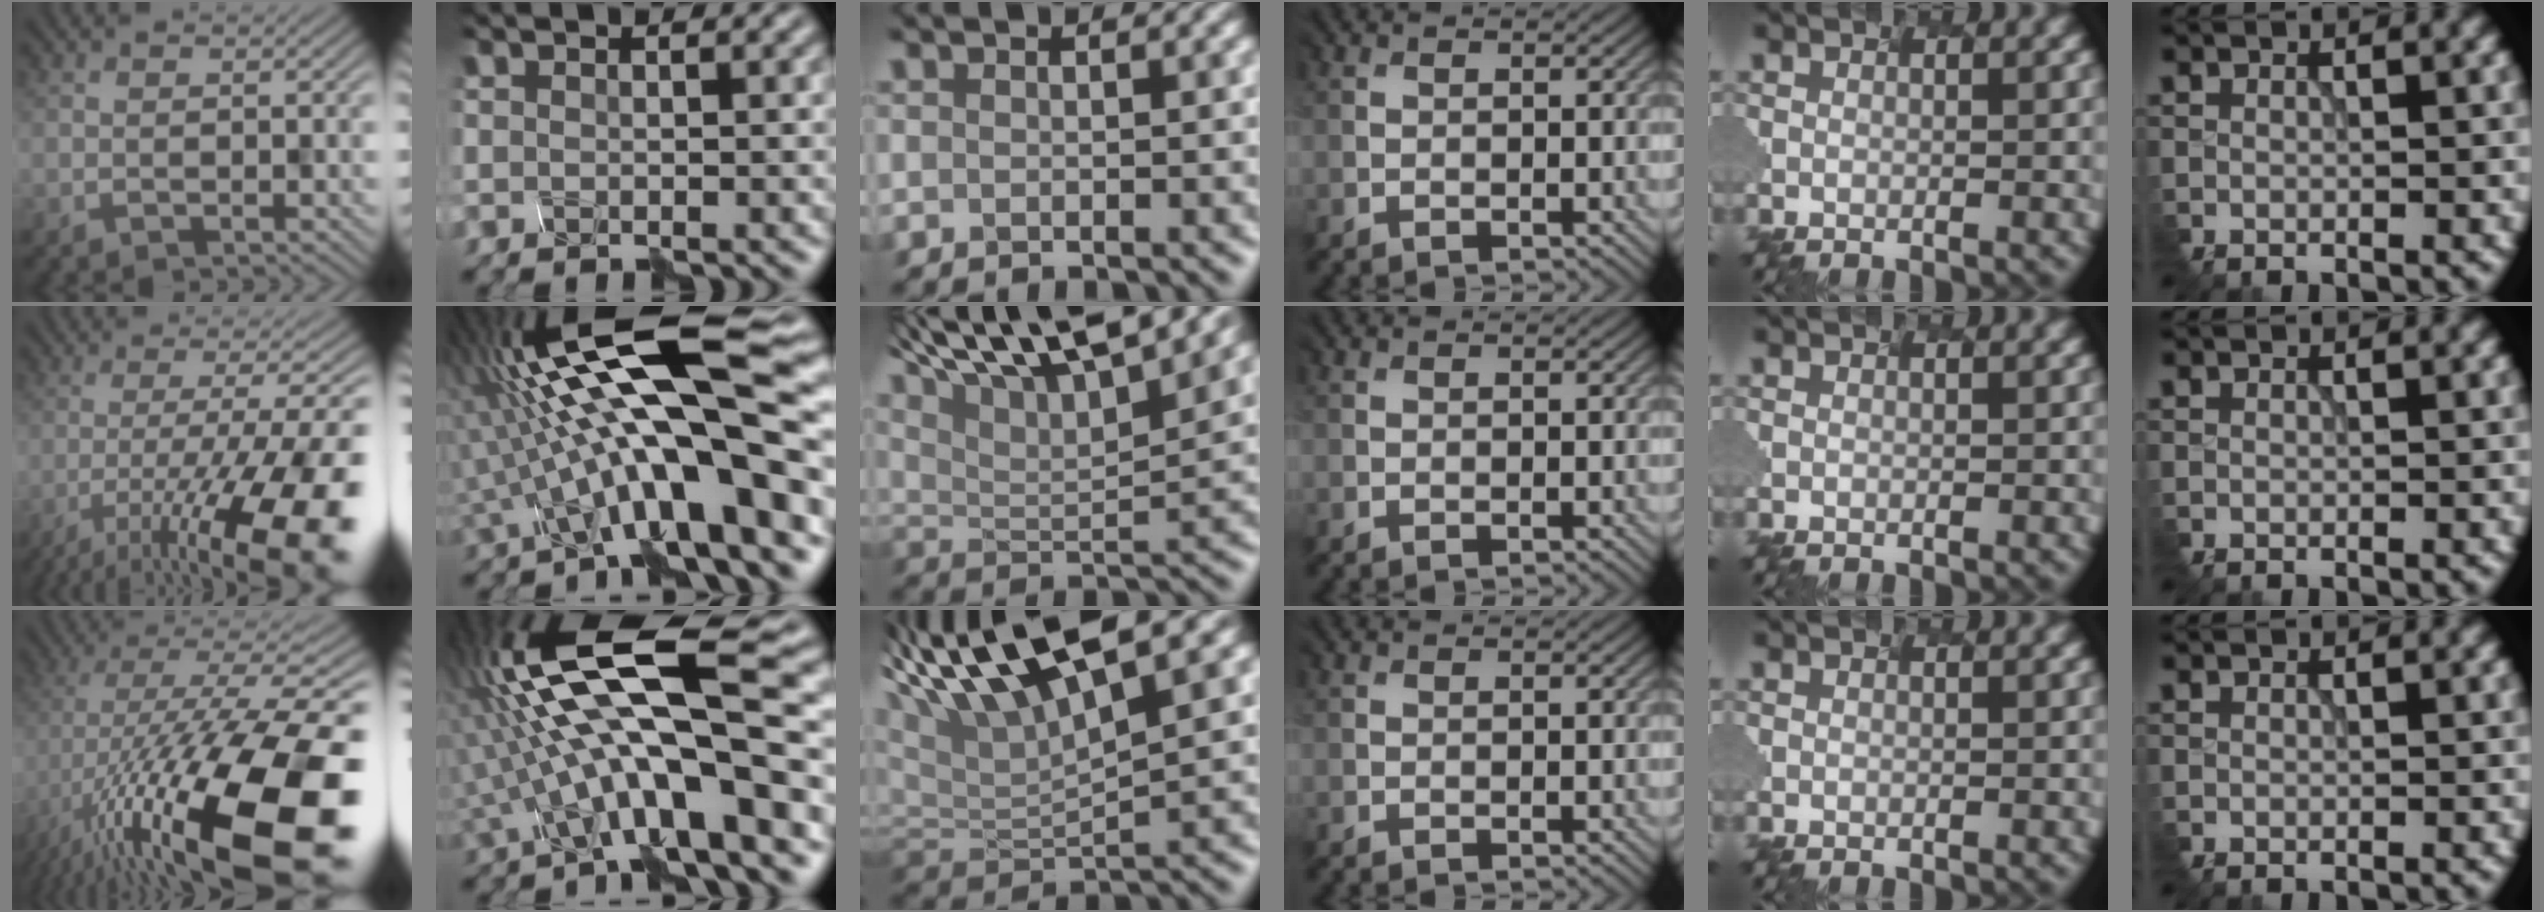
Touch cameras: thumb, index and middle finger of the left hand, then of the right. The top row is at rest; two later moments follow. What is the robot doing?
{"motion": "shake", "object": "plastic piggy bank"}